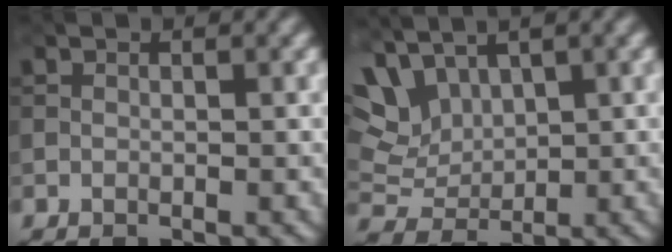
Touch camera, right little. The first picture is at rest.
{"total": 6.6, "force": [3.6, 3.8, 3.9], "torque": [-0.089, 0.021, 0.066]}